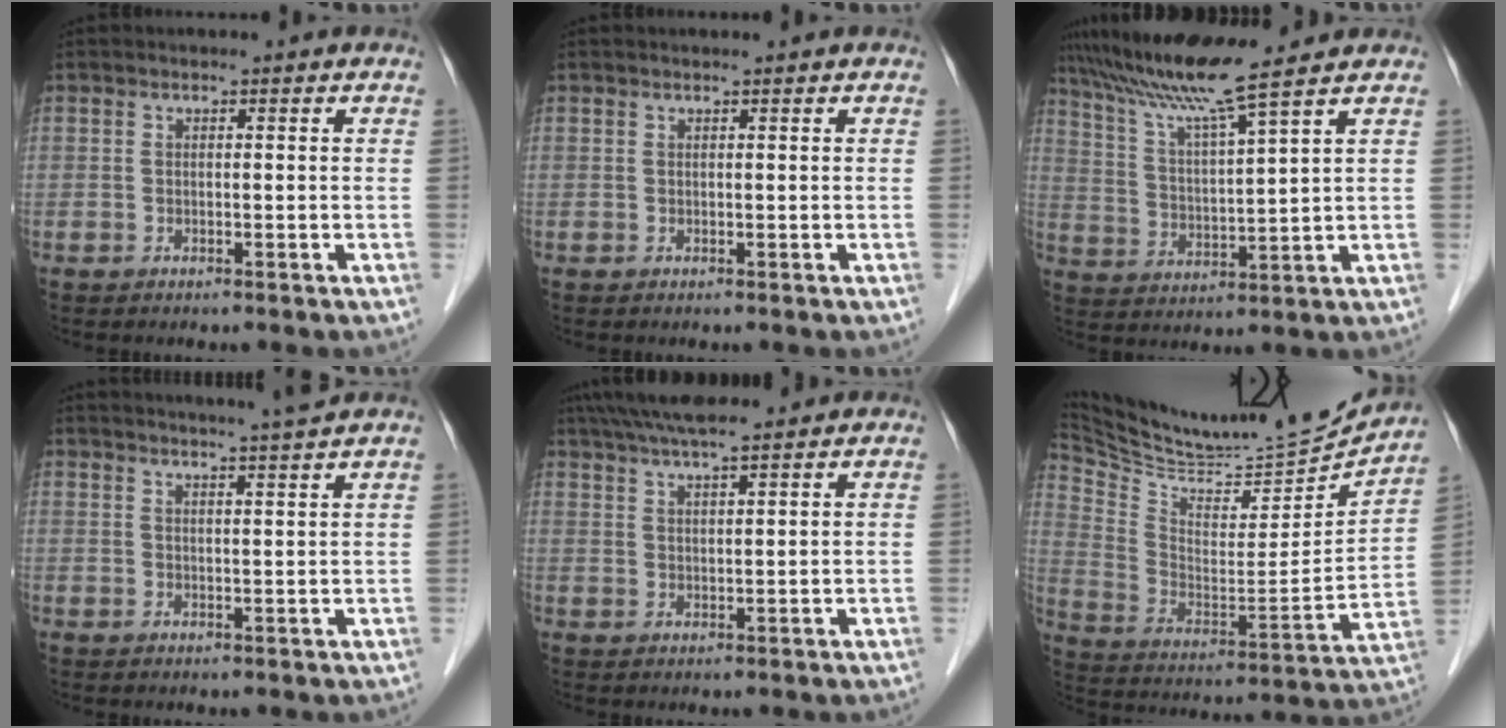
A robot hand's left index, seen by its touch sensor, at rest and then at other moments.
{"total": 0.0}
{"total": 9.4, "force": [8.0, -2.1, 4.5], "torque": [-0.085, 0.002, 0.153]}
{"total": 6.4, "force": [5.8, -1.3, 2.4], "torque": [-0.033, 0.004, 0.075]}
{"total": 8.5, "force": [7.3, 0.7, 4.4], "torque": [-0.067, 0.037, 0.118]}
{"total": 25.9, "force": [24.3, 3.4, 8.4], "torque": [-0.147, -0.054, 0.370]}